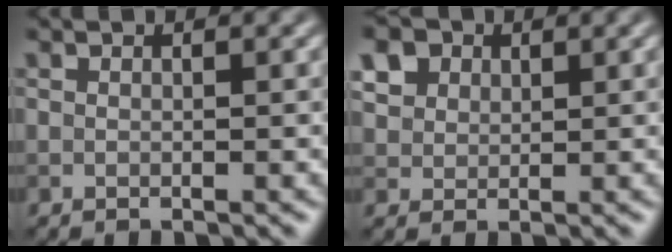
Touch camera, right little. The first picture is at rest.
{"total": 5.4, "force": [2.8, 3.9, 2.5], "torque": [-0.088, 0.016, 0.053]}